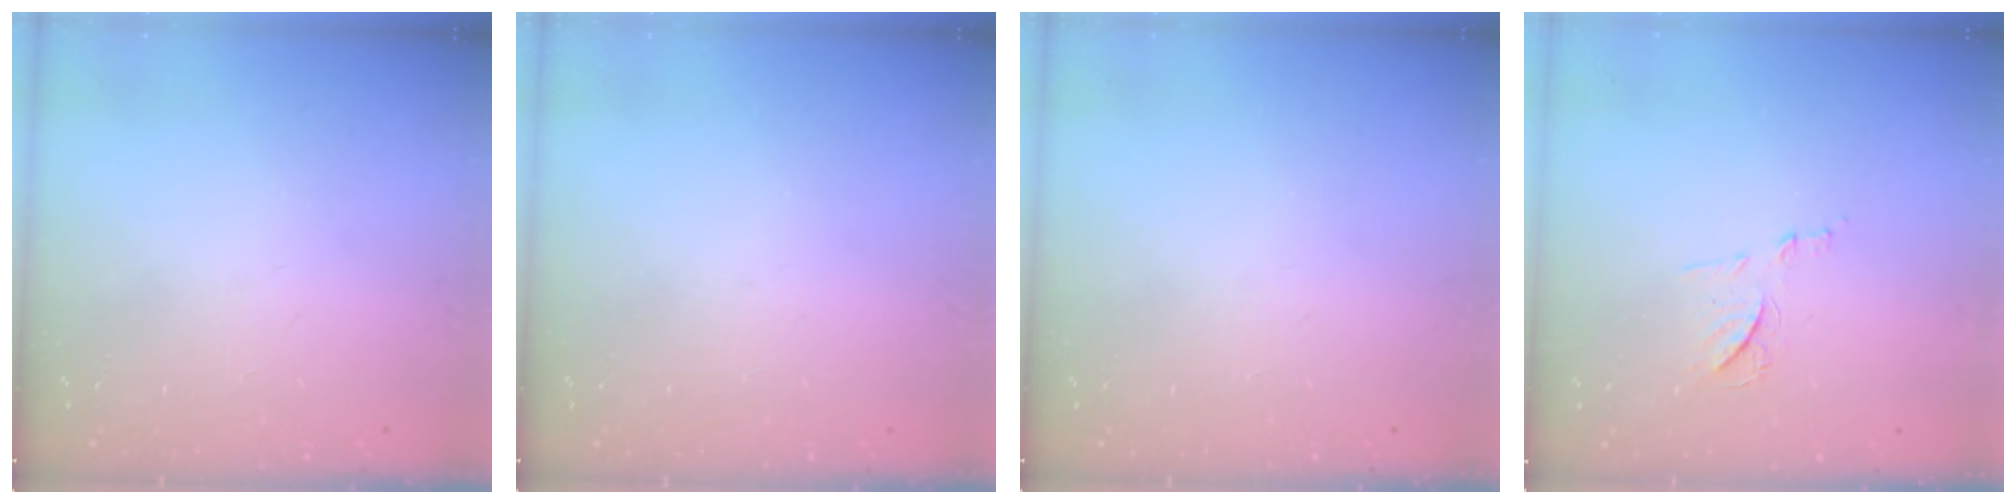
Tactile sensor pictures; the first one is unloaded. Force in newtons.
{"total": 0.0}
{"total": 0.0}
{"total": 7.6, "press": 7.6, "slide": 0.6}